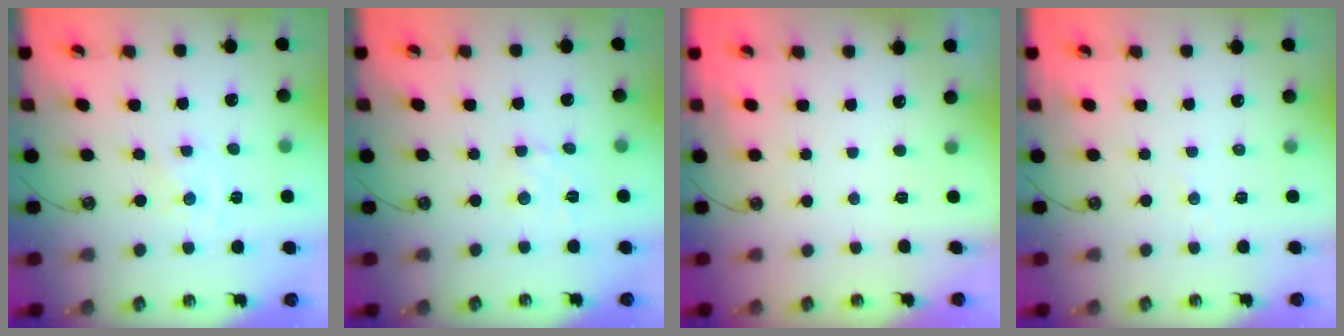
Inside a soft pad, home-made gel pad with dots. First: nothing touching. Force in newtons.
{"total": 2.8, "press": 2.8, "slide": 0.4}
{"total": 0.0}
{"total": 2.7, "press": 2.7, "slide": 0.3}